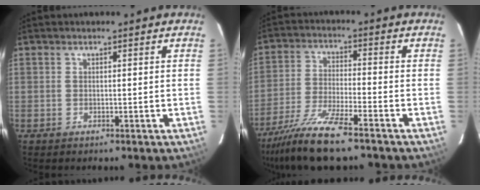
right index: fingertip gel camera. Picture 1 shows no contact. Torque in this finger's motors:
{"motor_torque": [1.06, -1.07, 0.60, 0.17]}